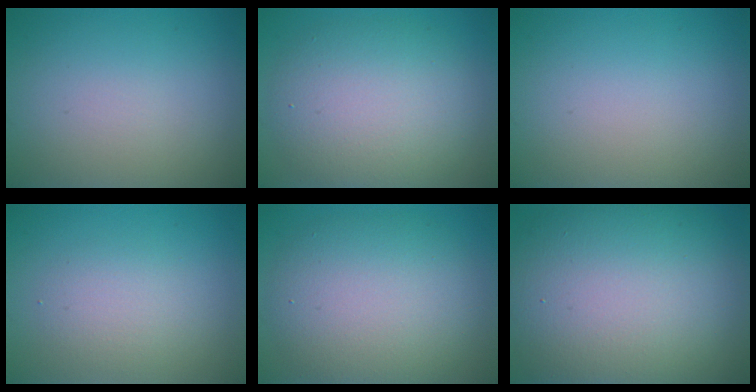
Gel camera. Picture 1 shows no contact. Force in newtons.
{"total": 7.4, "press": 7.4, "slide": 0.3}
{"total": 0.0}
{"total": 2.4, "press": 2.4, "slide": 0.1}
{"total": 8.0, "press": 8.0, "slide": 0.5}
{"total": 15.2, "press": 15.1, "slide": 1.1}